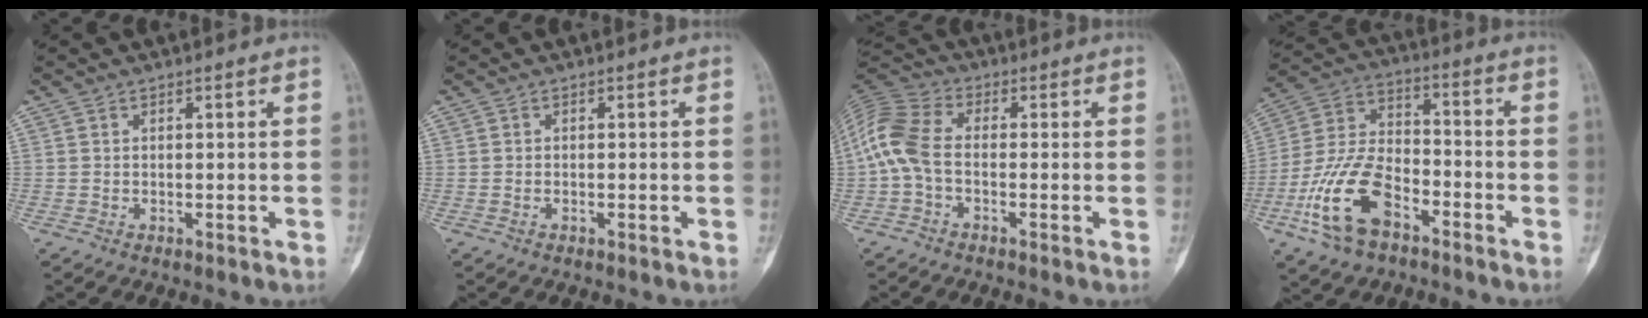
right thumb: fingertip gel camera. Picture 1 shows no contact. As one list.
[{"total": 0.0}, {"total": 9.5, "force": [-1.2, 5.5, 7.6], "torque": [-0.171, 0.025, -0.040]}, {"total": 16.2, "force": [-7.8, 8.7, 11.2], "torque": [-0.226, 0.045, -0.152]}]